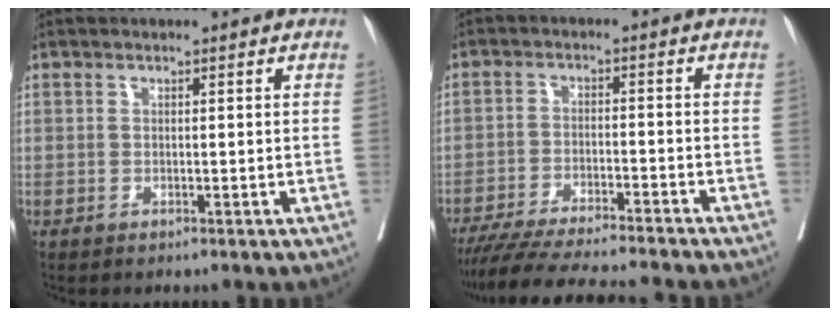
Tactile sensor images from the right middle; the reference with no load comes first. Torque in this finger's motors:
{"motor_torque": [1.07, -1.07, 0.40, 0.07]}